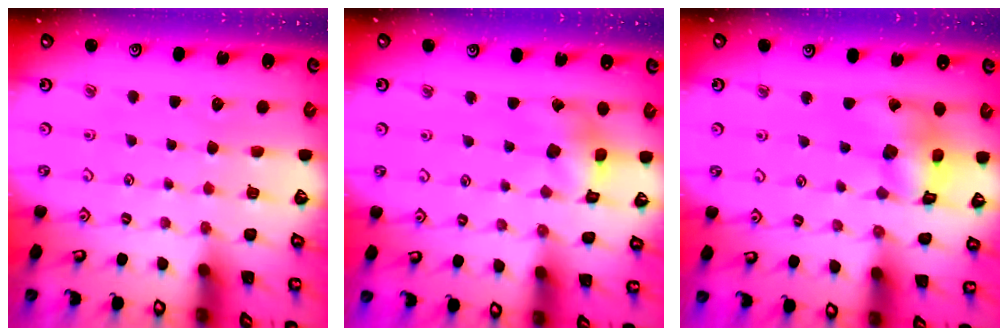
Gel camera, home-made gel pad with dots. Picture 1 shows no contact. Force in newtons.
{"total": 9.4, "press": 9.4, "slide": 0.9}
{"total": 13.9, "press": 13.8, "slide": 1.8}